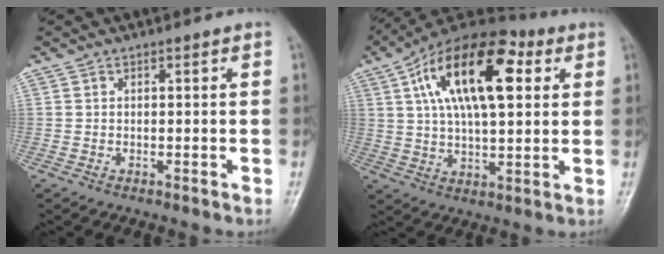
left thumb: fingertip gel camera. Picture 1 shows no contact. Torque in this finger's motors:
{"motor_torque": [0.78, 1.30, 2.06, -0.71, 0.57]}